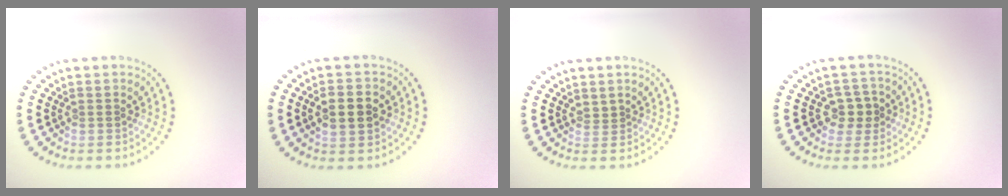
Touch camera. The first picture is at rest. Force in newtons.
{"total": 4.2, "press": 4.2, "slide": 0.2}
{"total": 0.7, "press": 0.3, "slide": 0.6}
{"total": 2.4, "press": 2.2, "slide": 0.8}